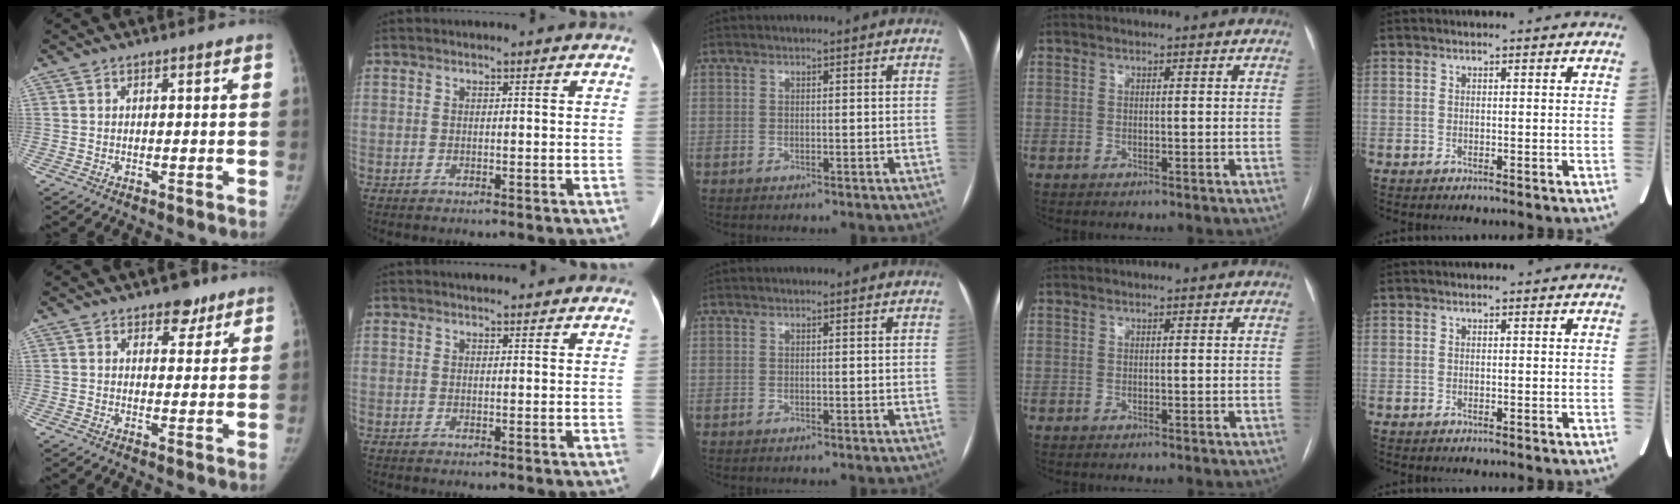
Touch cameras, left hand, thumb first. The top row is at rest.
{"thumb": {"total": 4.6, "force": [3.1, 2.7, 2.0], "torque": [0.001, -0.016, 0.043]}, "index": {"total": 4.1, "force": [3.6, 1.2, 1.5], "torque": [-0.018, 0.023, 0.040]}}